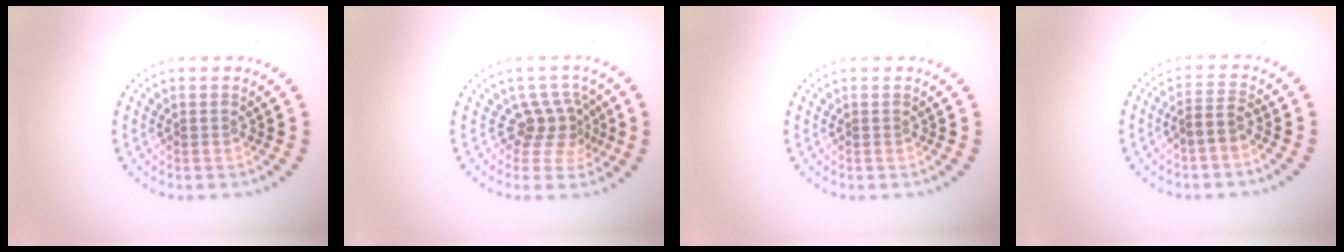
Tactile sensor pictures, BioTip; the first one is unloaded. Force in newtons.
{"total": 2.7, "press": 1.9, "slide": 1.9}
{"total": 0.0}
{"total": 2.0, "press": 1.4, "slide": 1.4}